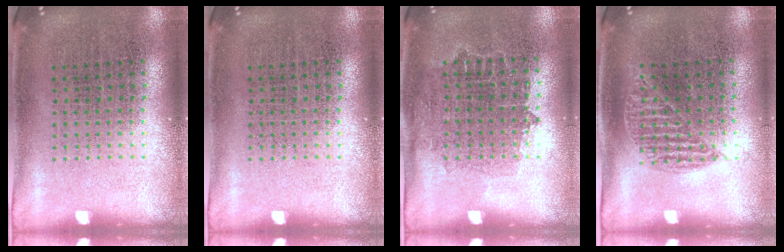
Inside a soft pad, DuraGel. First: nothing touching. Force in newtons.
{"total": 0.0}
{"total": 0.8, "press": 0.7, "slide": 0.3}
{"total": 0.9, "press": 0.8, "slide": 0.4}